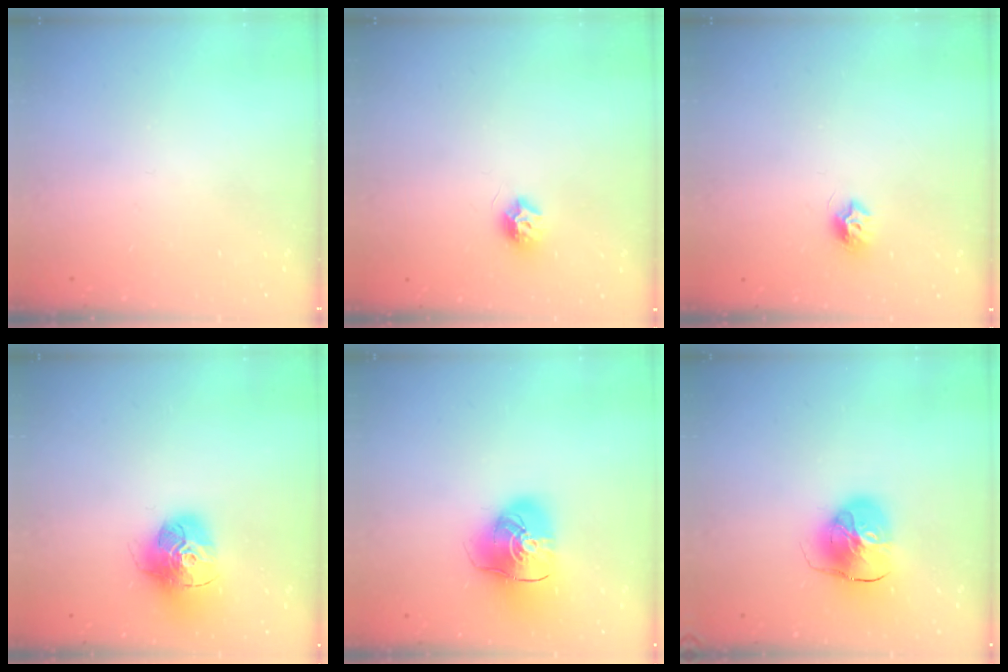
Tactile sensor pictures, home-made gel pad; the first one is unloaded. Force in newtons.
{"total": 7.6, "press": 7.6, "slide": 0.2}
{"total": 7.1, "press": 7.0, "slide": 0.3}
{"total": 16.5, "press": 16.4, "slide": 1.5}
{"total": 13.8, "press": 13.6, "slide": 2.0}
{"total": 11.2, "press": 11.1, "slide": 1.5}